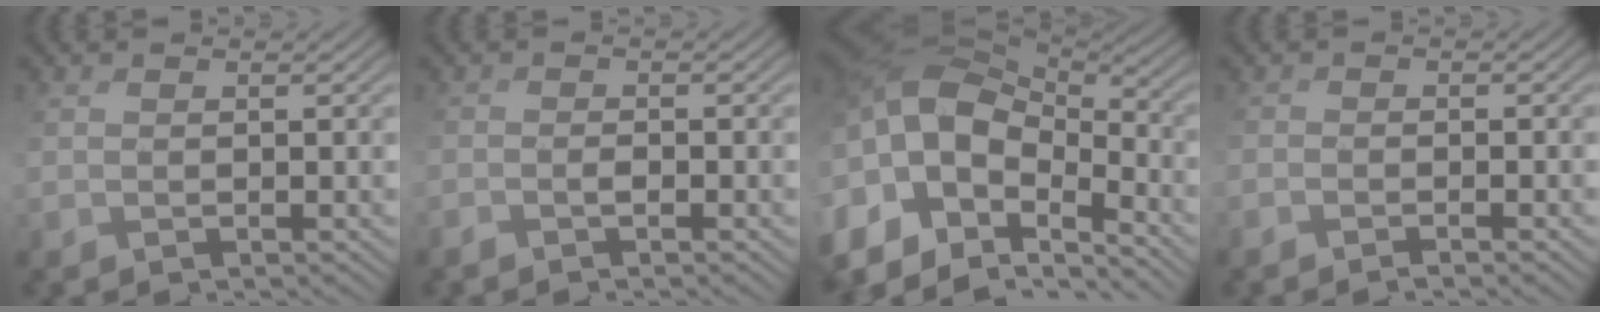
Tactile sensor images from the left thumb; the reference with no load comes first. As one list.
[{"total": 1.1, "force": [-0.8, 0.0, 0.8], "torque": [-0.011, 0.007, -0.014]}, {"total": 15.8, "force": [-3.2, 9.6, 12.1], "torque": [-0.285, -0.001, -0.045]}, {"total": 1.6, "force": [-1.4, 0.3, 0.7], "torque": [-0.006, 0.004, -0.021]}]